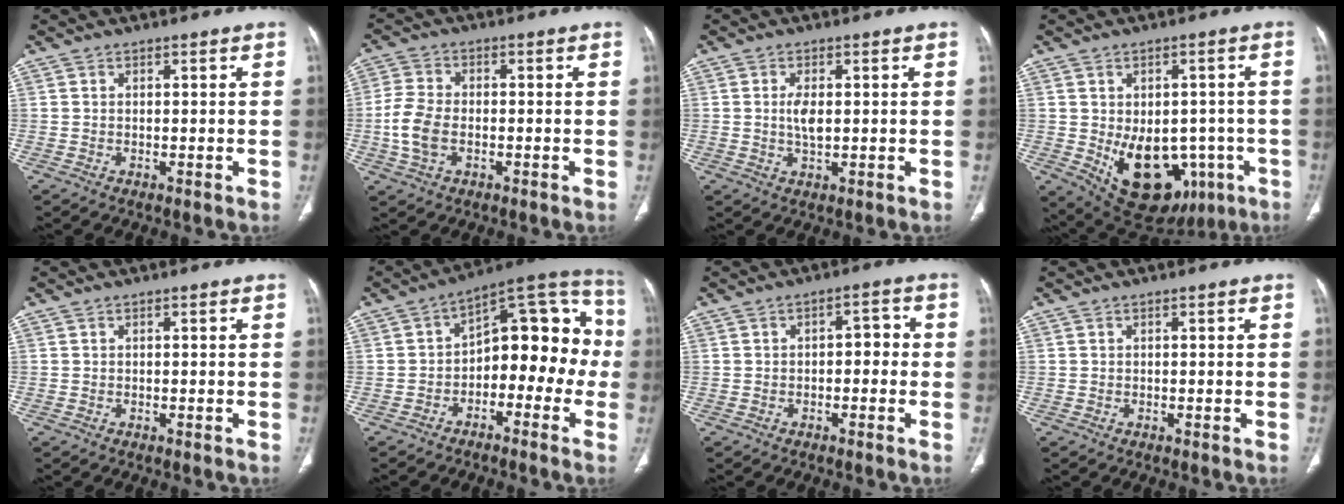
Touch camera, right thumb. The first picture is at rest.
{"total": 7.6, "force": [-1.5, 4.8, 5.7], "torque": [-0.130, 0.008, -0.032]}
{"total": 3.5, "force": [0.3, 1.6, 3.1], "torque": [-0.063, -0.005, 0.007]}
{"total": 18.0, "force": [-5.1, 11.8, 12.6], "torque": [-0.161, 0.003, -0.042]}
{"total": 0.0}
{"total": 16.7, "force": [-2.8, 9.9, 13.2], "torque": [-0.127, 0.073, -0.050]}
{"total": 3.7, "force": [-0.4, 2.1, 3.0], "torque": [-0.023, 0.019, -0.013]}
{"total": 0.0}